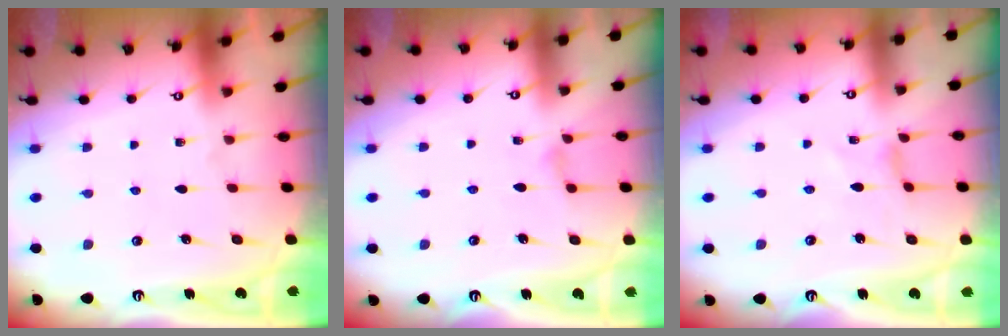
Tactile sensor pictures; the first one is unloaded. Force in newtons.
{"total": 1.3, "press": 1.3, "slide": 0.3}
{"total": 0.0}